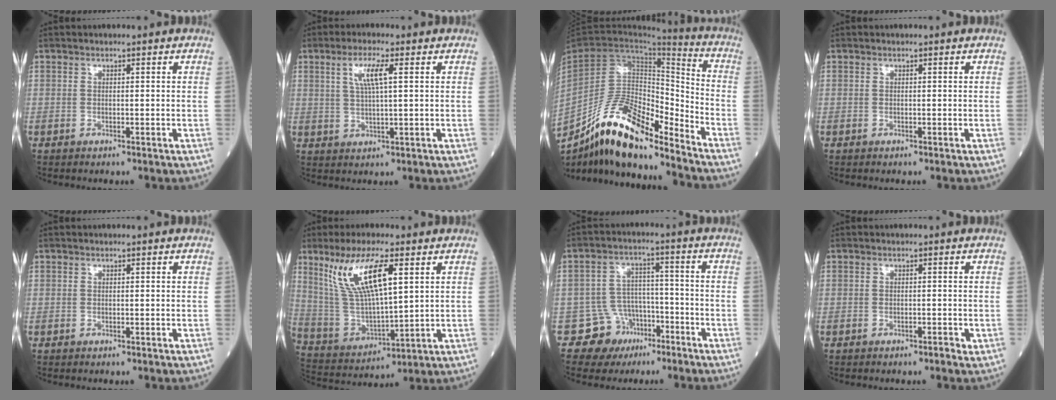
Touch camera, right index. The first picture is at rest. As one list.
[{"total": 4.9, "force": [1.8, 0.4, 4.6], "torque": [-0.094, 0.005, 0.036]}, {"total": 18.6, "force": [-14.8, 4.6, 10.3], "torque": [-0.202, 0.013, -0.269]}, {"total": 0.0}, {"total": 0.0}, {"total": 13.6, "force": [6.3, 2.9, 11.8], "torque": [-0.248, 0.005, 0.128]}, {"total": 7.1, "force": [-4.1, 5.9, 0.0], "torque": [0.013, 0.029, -0.060]}, {"total": 0.7, "force": [-0.4, 0.2, 0.5], "torque": [-0.008, 0.001, -0.006]}]